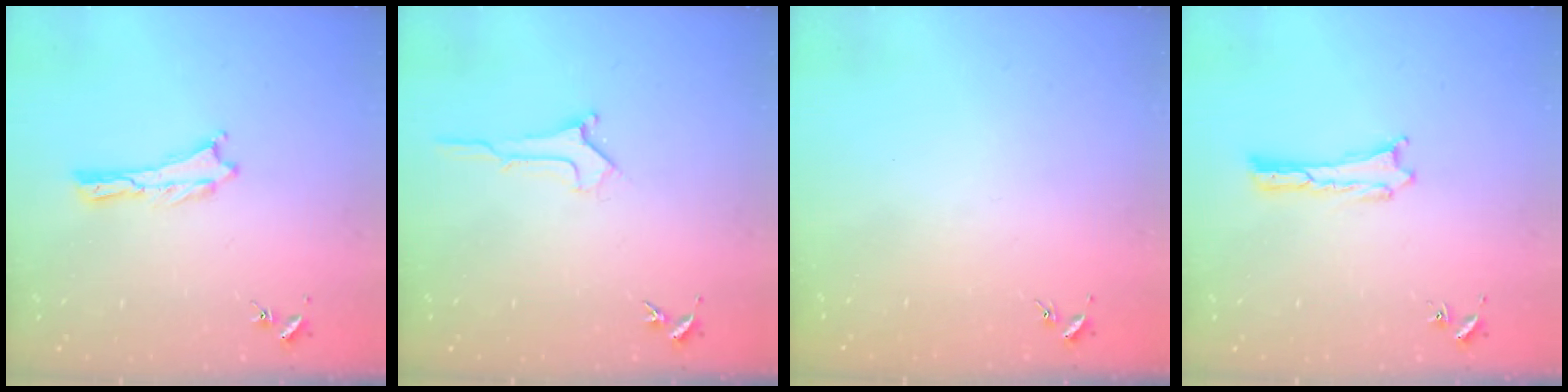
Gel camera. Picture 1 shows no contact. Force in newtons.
{"total": 1.0, "press": 1.0, "slide": 0.0}
{"total": 0.0}
{"total": 0.0}